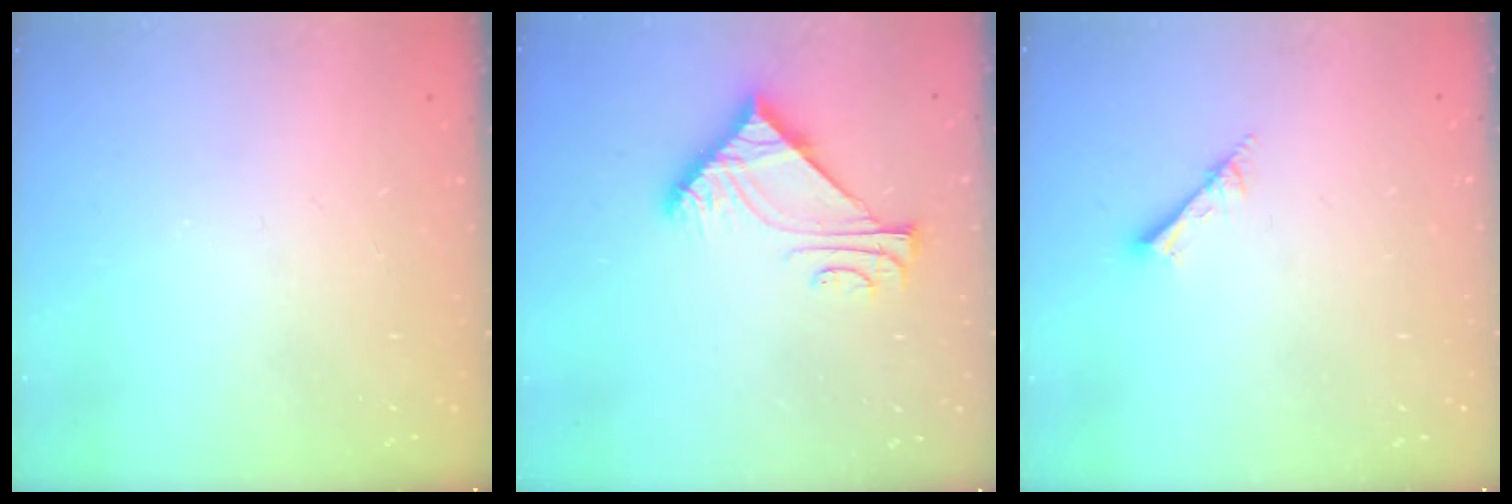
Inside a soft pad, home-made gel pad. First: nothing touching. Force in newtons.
{"total": 8.5, "press": 8.4, "slide": 1.0}
{"total": 1.8, "press": 1.8, "slide": 0.0}